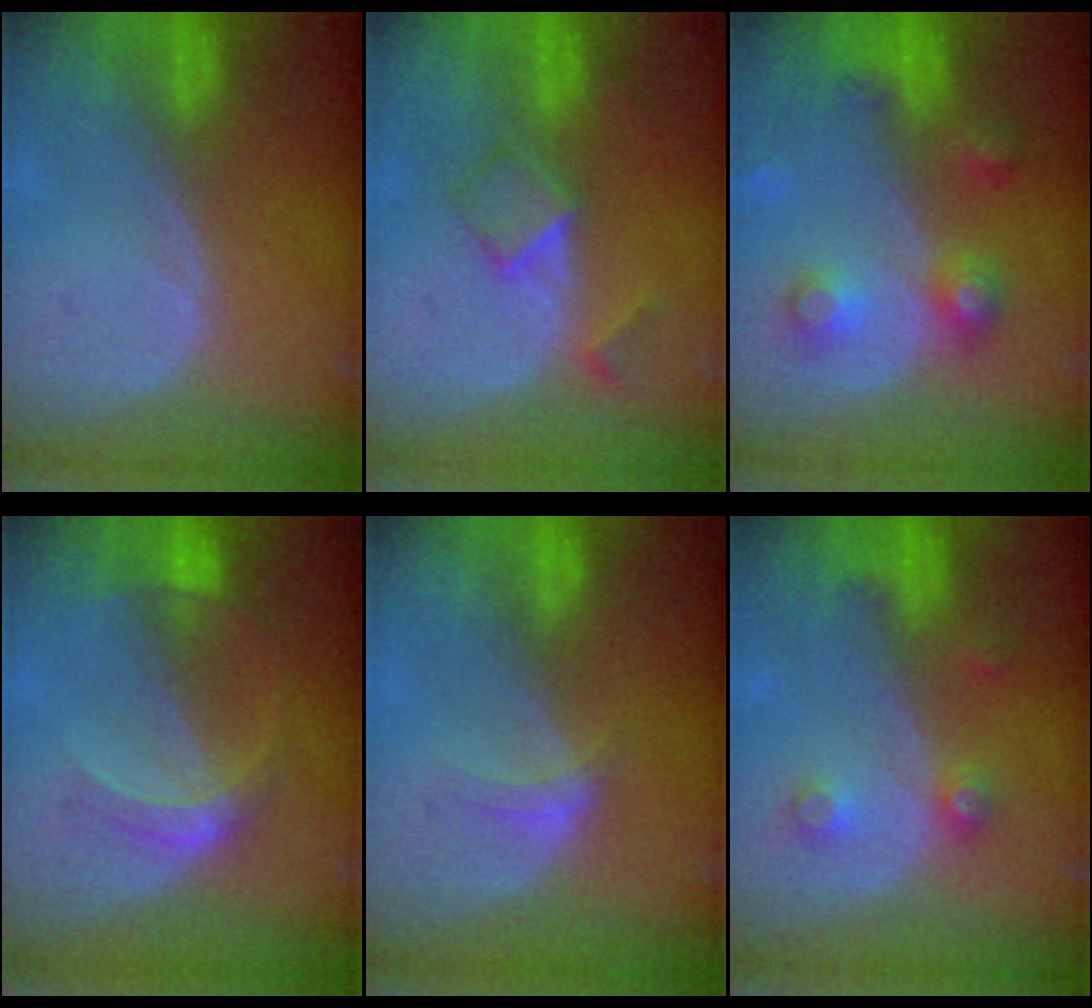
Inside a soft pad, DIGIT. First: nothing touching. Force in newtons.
{"total": 5.2, "press": 4.5, "slide": 2.6}
{"total": 6.1, "press": 6.1, "slide": 0.4}
{"total": 5.2, "press": 4.7, "slide": 2.0}
{"total": 2.6, "press": 2.2, "slide": 1.4}
{"total": 4.1, "press": 3.6, "slide": 2.0}